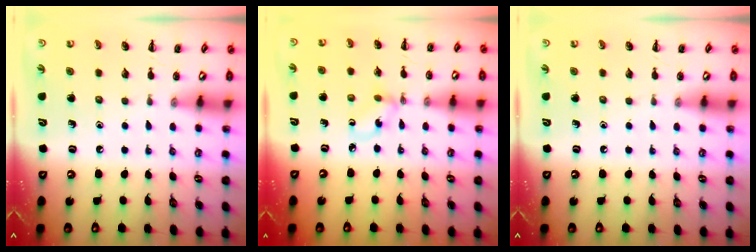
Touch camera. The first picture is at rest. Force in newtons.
{"total": 1.8, "press": 1.7, "slide": 0.6}
{"total": 0.0}